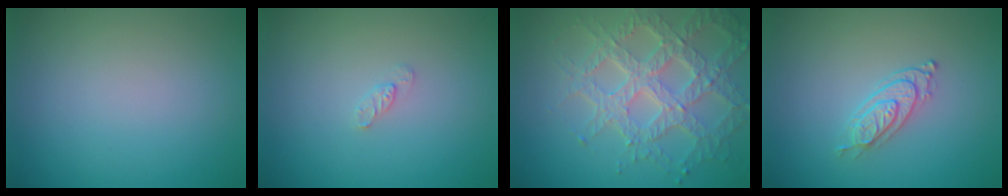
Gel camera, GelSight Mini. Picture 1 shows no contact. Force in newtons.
{"total": 0.9, "press": 0.8, "slide": 0.2}
{"total": 6.8, "press": 5.3, "slide": 4.3}
{"total": 2.5, "press": 2.1, "slide": 1.4}